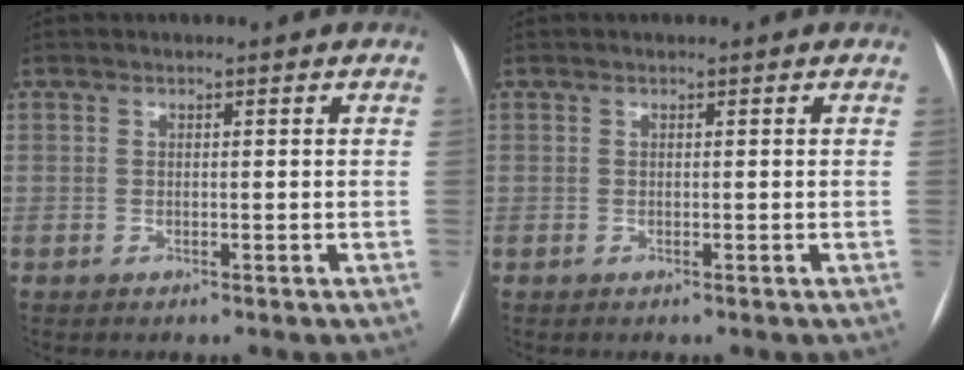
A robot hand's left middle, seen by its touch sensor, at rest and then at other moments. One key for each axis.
{"total": 0.0}